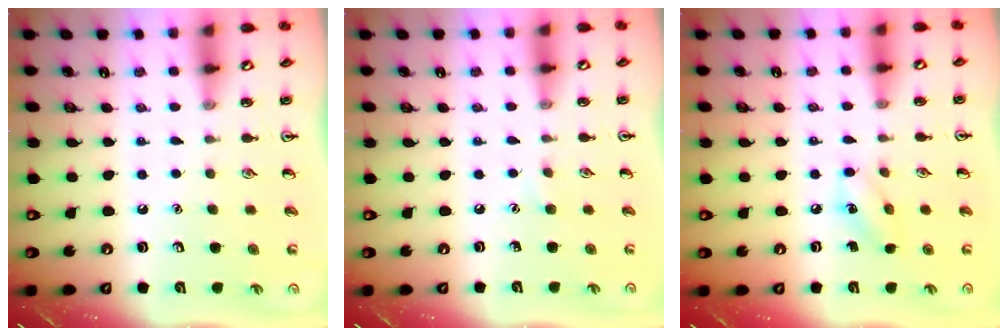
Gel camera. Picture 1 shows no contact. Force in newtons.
{"total": 3.6, "press": 3.5, "slide": 1.0}
{"total": 5.3, "press": 5.1, "slide": 1.3}